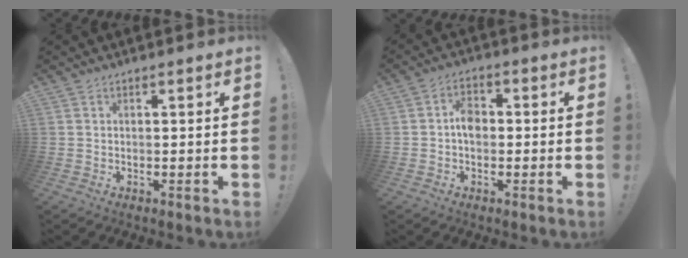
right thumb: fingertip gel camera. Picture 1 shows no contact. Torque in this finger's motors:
{"motor_torque": [0.80, 0.84, 0.54, -0.54, 0.00]}